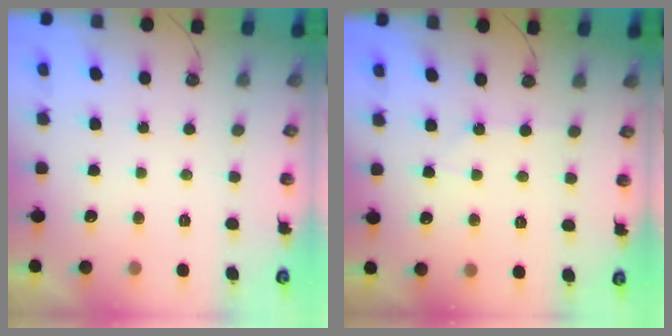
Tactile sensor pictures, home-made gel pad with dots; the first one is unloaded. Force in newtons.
{"total": 3.4, "press": 3.4, "slide": 0.7}